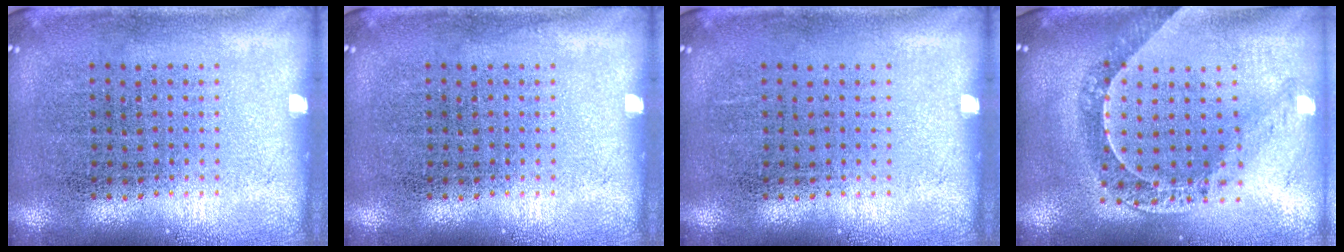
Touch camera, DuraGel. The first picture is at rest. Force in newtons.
{"total": 0.0}
{"total": 0.0}
{"total": 1.2, "press": 1.1, "slide": 0.2}